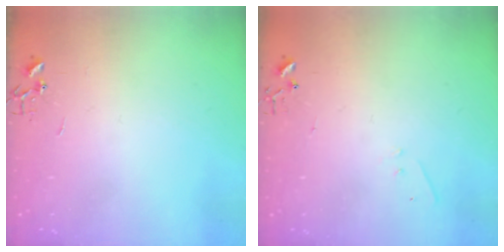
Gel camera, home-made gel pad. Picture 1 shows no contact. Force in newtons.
{"total": 4.2, "press": 4.1, "slide": 0.6}